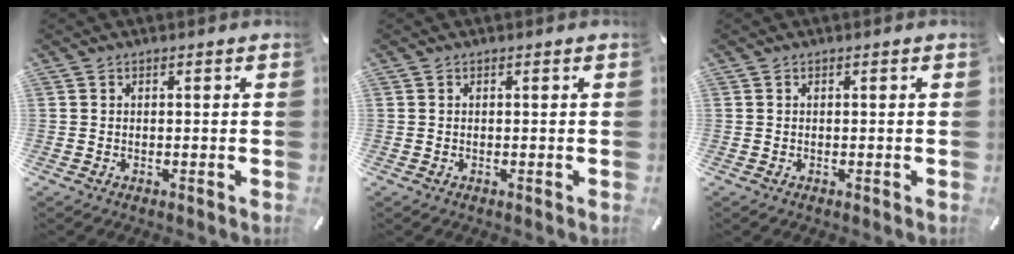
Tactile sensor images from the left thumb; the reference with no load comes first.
{"total": 0.0}
{"total": 0.0}